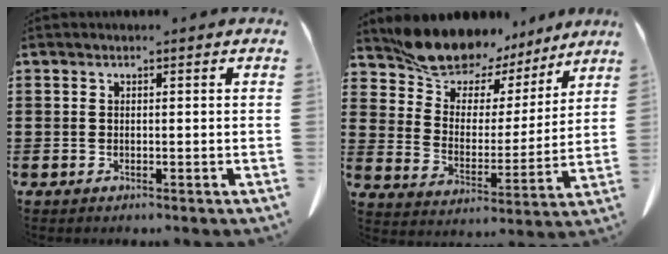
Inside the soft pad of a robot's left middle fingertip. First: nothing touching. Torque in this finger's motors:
{"motor_torque": [0.61, 0.53, 0.40, 0.08]}